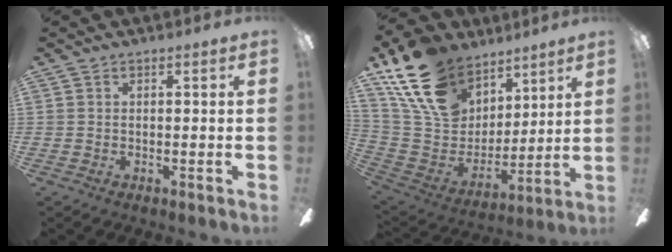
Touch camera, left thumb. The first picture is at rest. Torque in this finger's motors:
{"motor_torque": [1.25, 1.25, 1.40, -1.37, 0.32]}